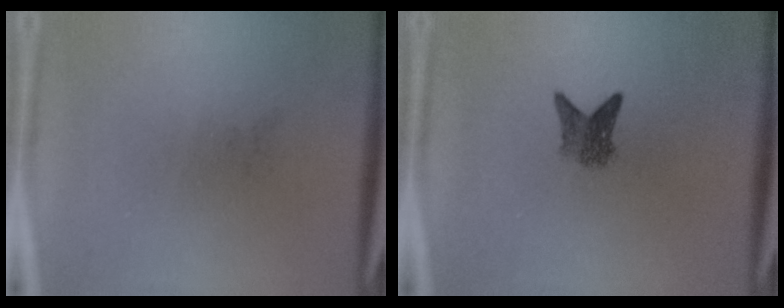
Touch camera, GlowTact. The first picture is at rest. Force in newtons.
{"total": 2.8}